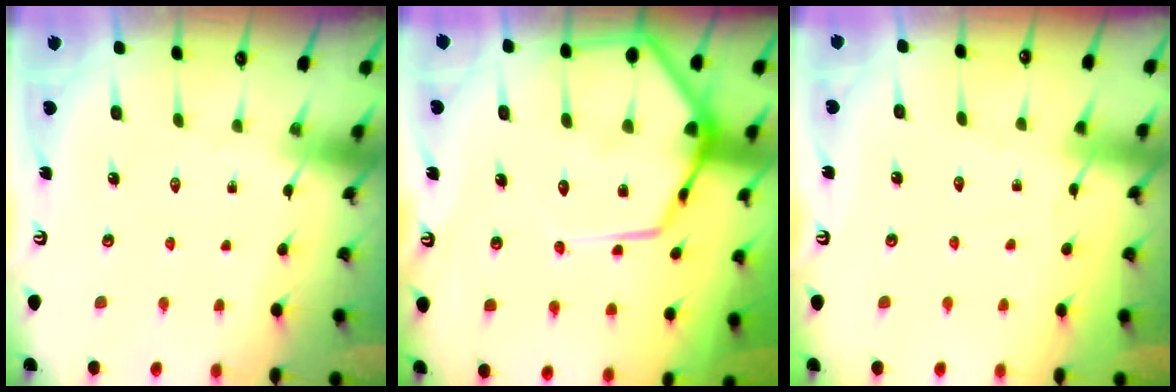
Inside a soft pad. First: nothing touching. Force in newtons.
{"total": 15.2, "press": 15.1, "slide": 1.6}
{"total": 2.6, "press": 2.6, "slide": 0.5}